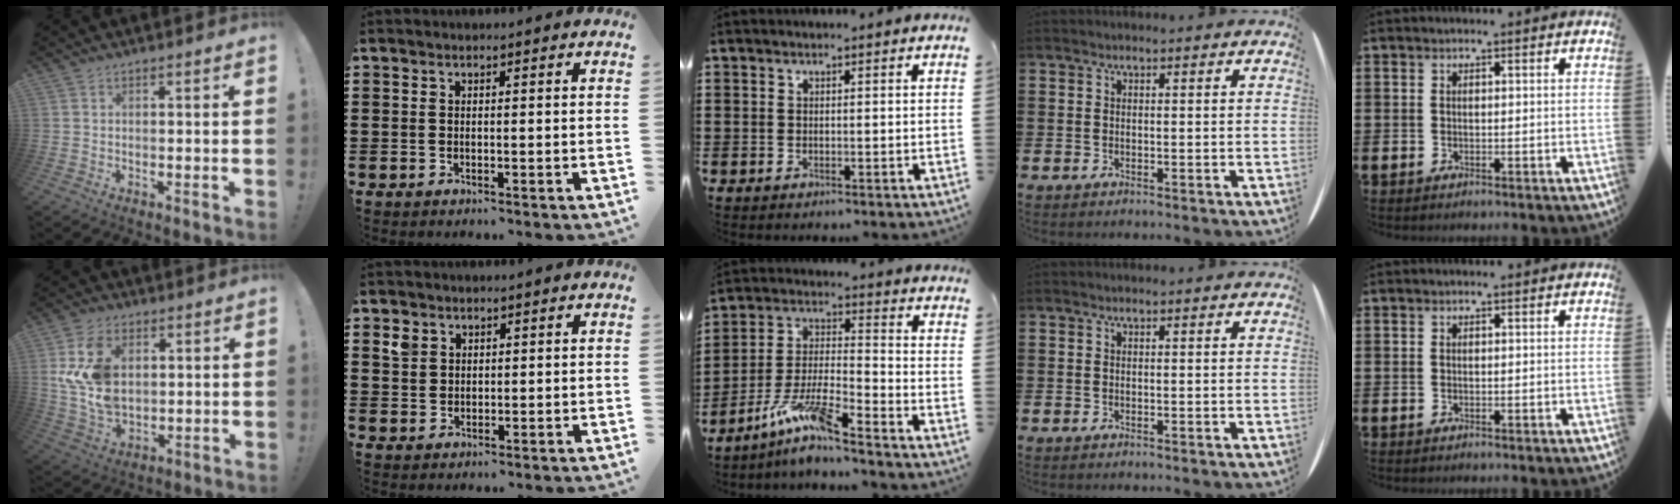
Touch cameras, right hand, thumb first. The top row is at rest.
{"thumb": {"total": 15.4, "force": [3.2, 10.8, 10.5], "torque": [-0.208, -0.006, 0.061]}, "index": {"total": 2.9, "force": [1.7, 2.4, 0.5], "torque": [-0.020, 0.011, 0.031]}, "middle": {"total": 8.8, "force": [-7.1, 0.4, 5.2], "torque": [-0.121, -0.014, -0.141]}}